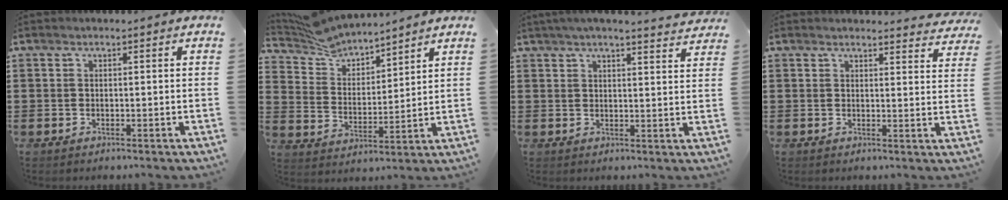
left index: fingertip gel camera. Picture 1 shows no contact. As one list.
[{"total": 5.8, "force": [5.7, 1.0, 0.5], "torque": [-0.040, -0.027, 0.101]}, {"total": 3.6, "force": [3.4, -0.3, 1.2], "torque": [-0.034, -0.011, 0.061]}, {"total": 2.5, "force": [2.5, 0.1, 0.1], "torque": [-0.002, -0.013, 0.047]}]